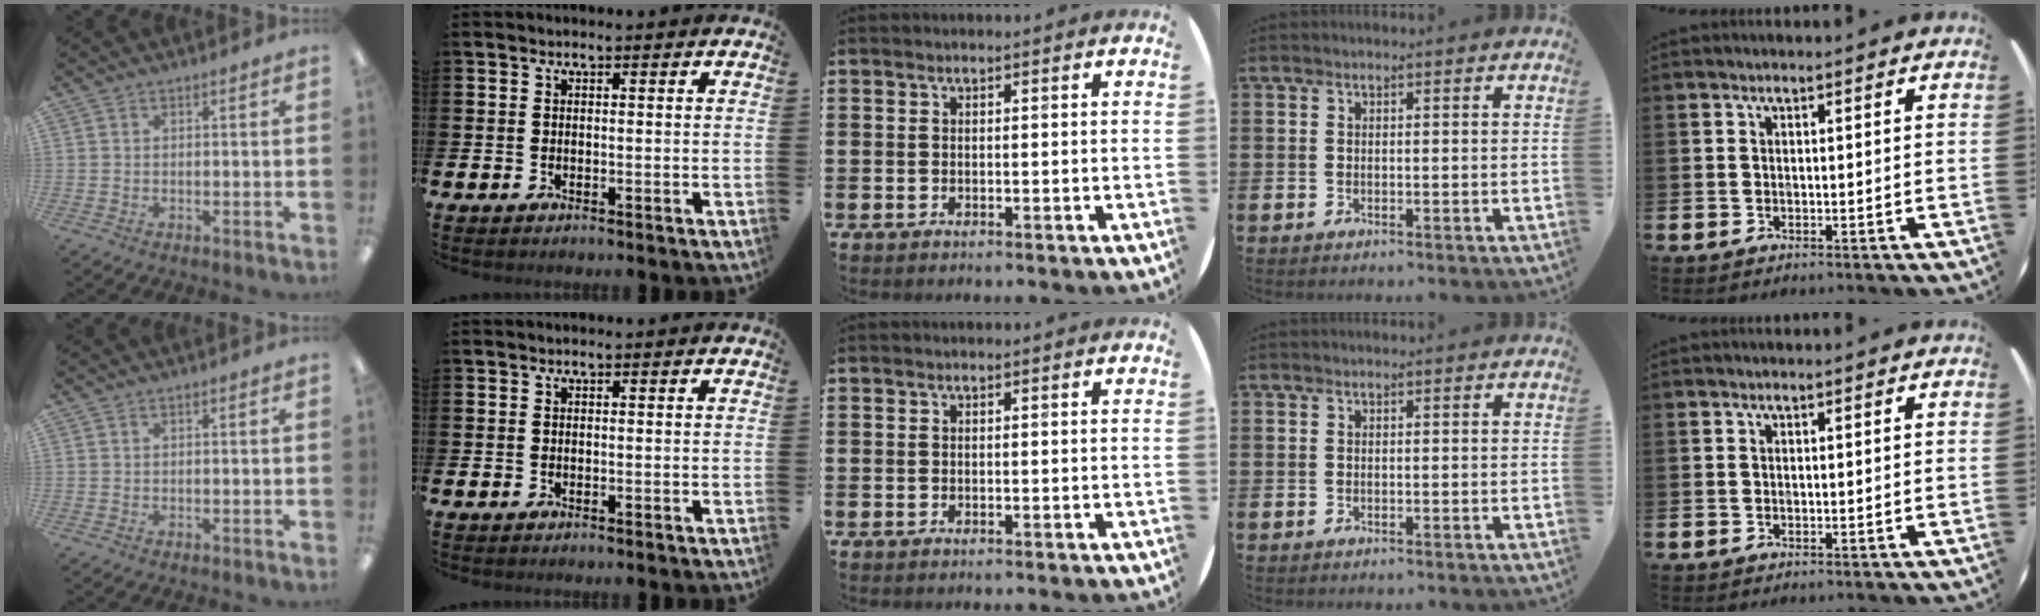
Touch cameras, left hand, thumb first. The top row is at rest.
{}